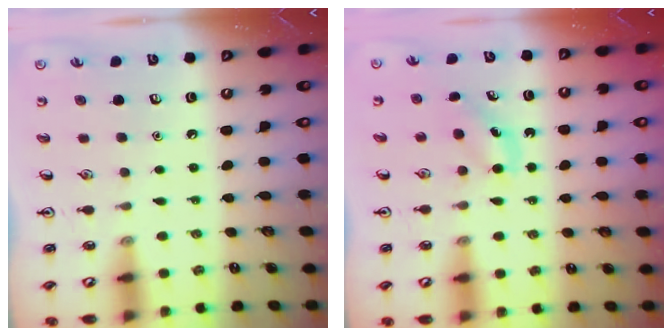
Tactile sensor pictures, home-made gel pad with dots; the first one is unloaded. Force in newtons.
{"total": 3.5, "press": 3.2, "slide": 1.2}